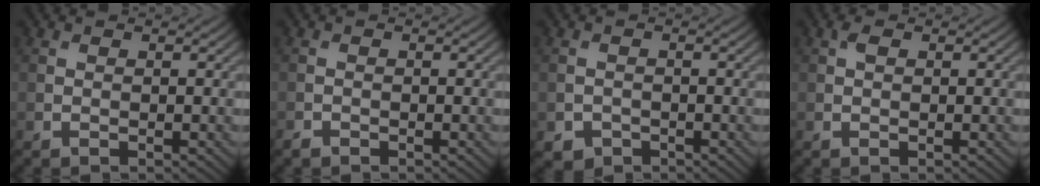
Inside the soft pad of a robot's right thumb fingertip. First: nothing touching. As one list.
[{"total": 0.7, "force": [-0.6, 0.3, 0.1], "torque": [-0.002, -0.003, -0.014]}, {"total": 1.9, "force": [-1.2, 1.4, 0.4], "torque": [-0.004, -0.006, -0.025]}, {"total": 0.9, "force": [0.3, 0.5, 0.7], "torque": [-0.016, 0.003, 0.006]}]